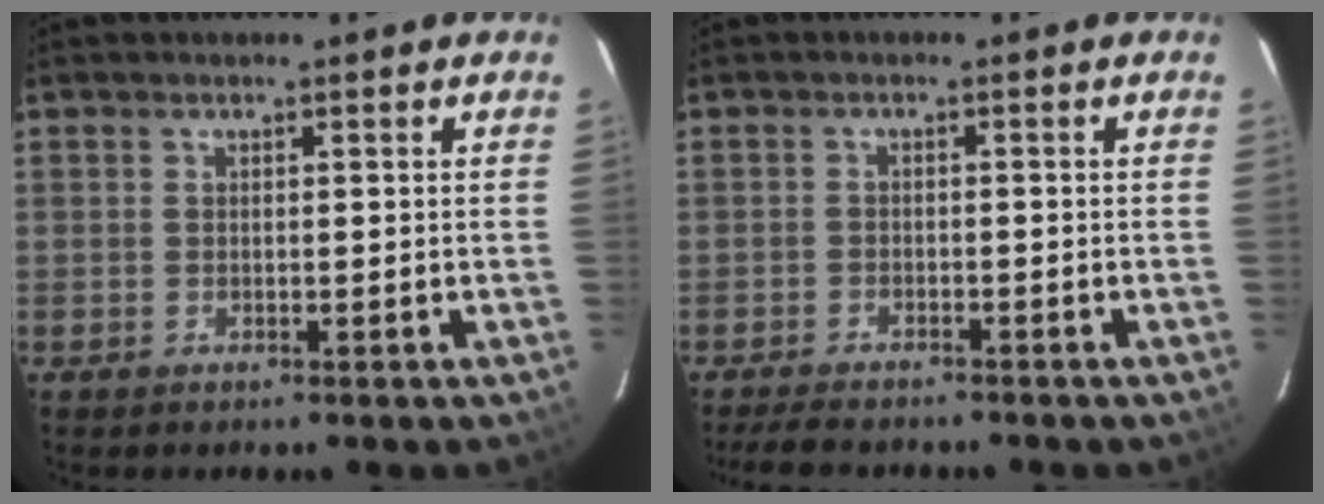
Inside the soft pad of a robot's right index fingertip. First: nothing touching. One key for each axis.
{"total": 6.0, "fx": -5.4, "fy": 1.4, "fz": 2.2, "tx": -0.059, "ty": -0.010, "tz": -0.088}